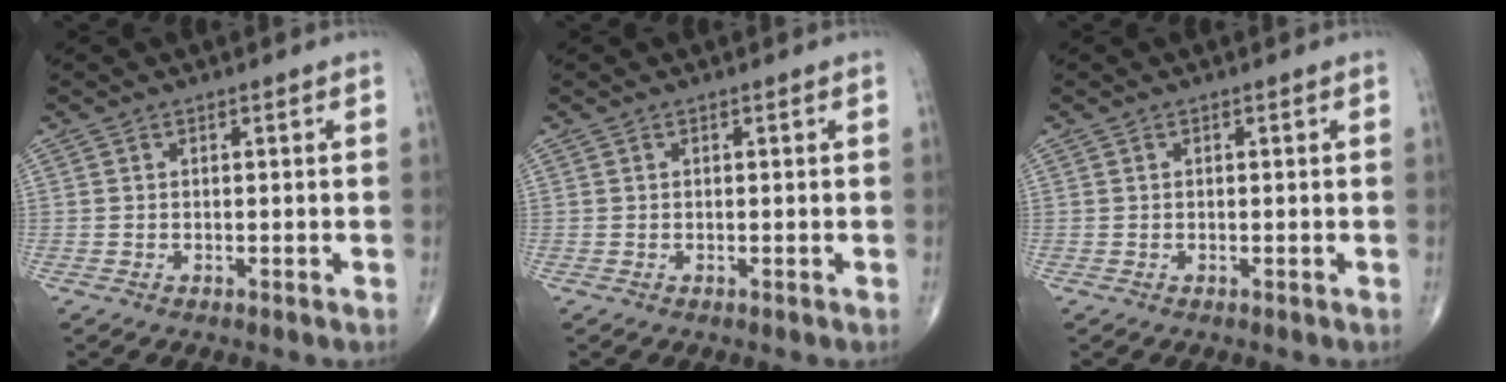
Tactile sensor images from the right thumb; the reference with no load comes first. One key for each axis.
{"total": 0.0}
{"total": 0.0}